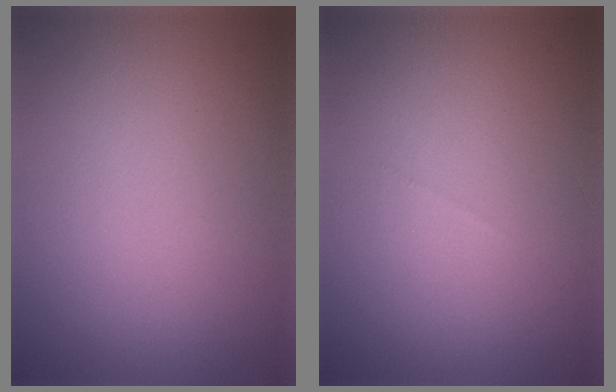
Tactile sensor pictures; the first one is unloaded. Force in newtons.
{"total": 0.0}